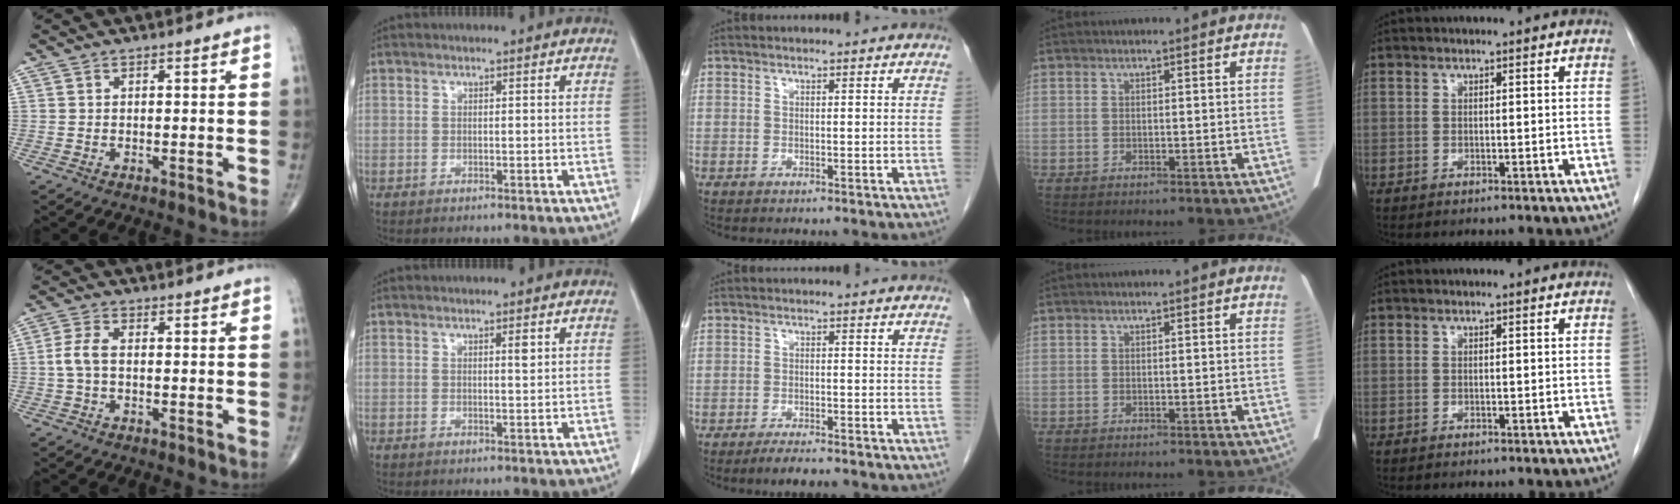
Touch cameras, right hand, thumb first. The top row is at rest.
{"thumb": {"total": 4.0, "force": [-0.2, 2.2, 3.4], "torque": [-0.080, 0.010, -0.008]}, "index": {"total": 1.2, "force": [0.5, 0.1, 1.0], "torque": [-0.017, -0.001, 0.006]}, "middle": {"total": 4.0, "force": [-3.4, 0.5, 2.1], "torque": [-0.035, -0.007, -0.049]}}